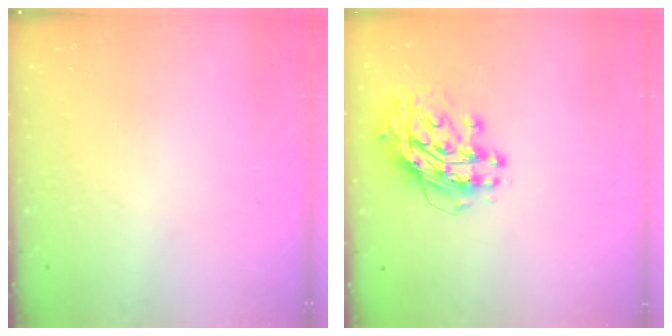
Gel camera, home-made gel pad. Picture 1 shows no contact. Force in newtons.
{"total": 12.9, "press": 12.8, "slide": 1.2}